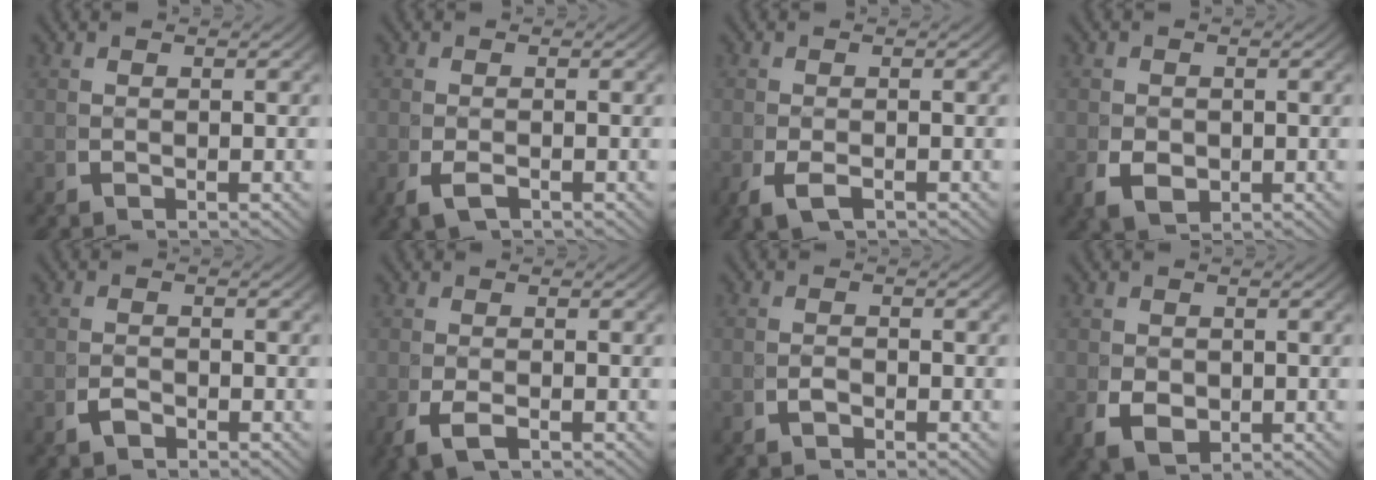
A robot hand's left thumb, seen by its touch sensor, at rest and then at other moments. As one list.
[{"total": 1.8, "force": [-1.1, 0.9, 1.1], "torque": [-0.034, -0.011, -0.010]}, {"total": 2.4, "force": [-1.4, 1.3, 1.4], "torque": [-0.041, -0.014, -0.016]}, {"total": 3.4, "force": [-0.7, 2.6, 2.1], "torque": [-0.045, -0.020, -0.002]}, {"total": 1.4, "force": [-1.2, 0.5, 0.4], "torque": [-0.011, -0.006, -0.021]}, {"total": 2.3, "force": [-1.2, 1.2, 1.6], "torque": [-0.048, -0.012, -0.015]}, {"total": 1.1, "force": [-0.9, 0.5, 0.4], "torque": [-0.013, -0.004, -0.016]}, {"total": 3.8, "force": [-0.8, 2.9, 2.3], "torque": [-0.053, -0.023, 0.000]}]